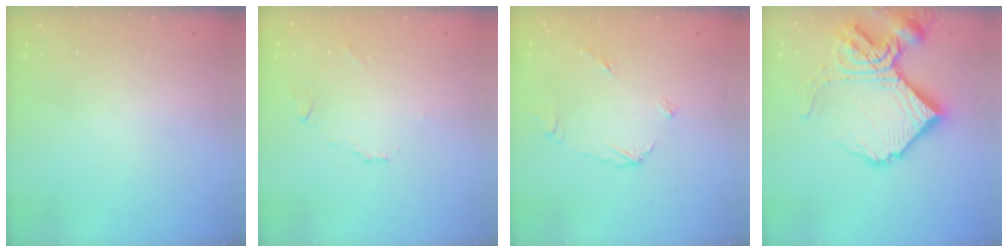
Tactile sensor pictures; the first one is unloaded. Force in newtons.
{"total": 3.2, "press": 3.2, "slide": 0.6}
{"total": 5.5, "press": 5.5, "slide": 0.4}
{"total": 19.8, "press": 19.7, "slide": 2.3}